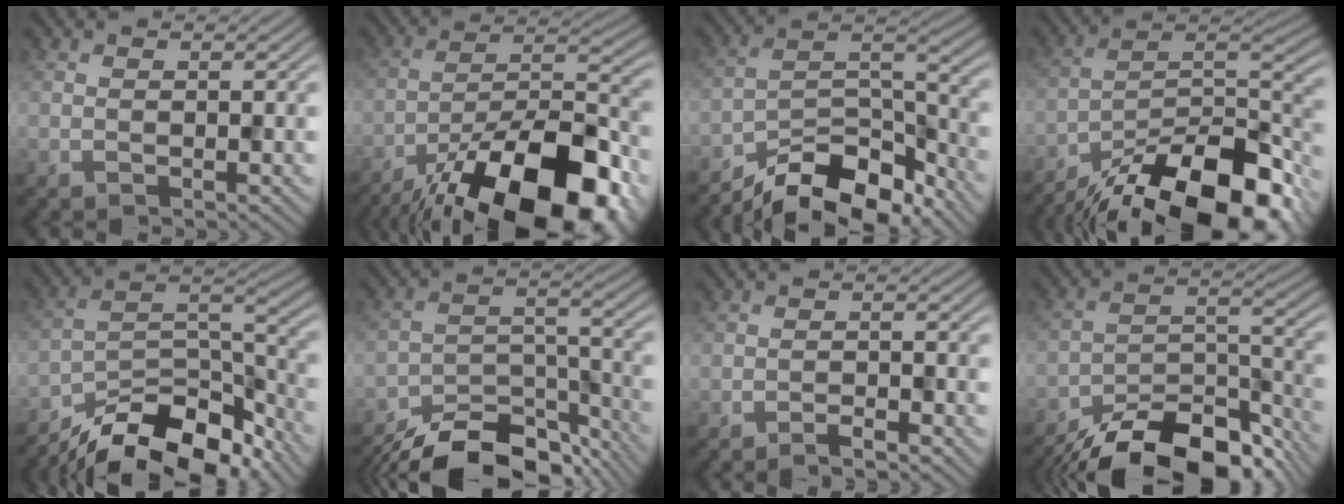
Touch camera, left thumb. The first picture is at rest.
{"total": 21.8, "force": [-15.8, 7.7, 13.0], "torque": [-0.165, -0.037, -0.240]}
{"total": 12.5, "force": [-10.4, 3.9, 5.9], "torque": [-0.093, 0.001, -0.185]}
{"total": 17.6, "force": [-13.4, 5.7, 9.9], "torque": [-0.188, -0.020, -0.214]}
{"total": 14.2, "force": [-11.5, 4.7, 6.9], "torque": [-0.125, -0.003, -0.198]}
{"total": 13.1, "force": [-11.2, 4.5, 5.2], "torque": [-0.083, -0.013, -0.175]}
{"total": 1.5, "force": [-1.3, 0.2, 0.8], "torque": [-0.012, 0.002, -0.025]}
{"total": 16.7, "force": [-13.8, 5.7, 7.4], "torque": [-0.138, -0.019, -0.205]}